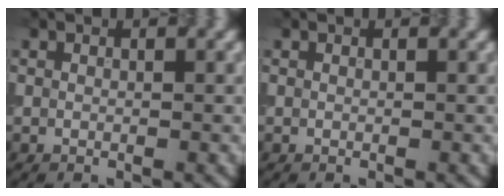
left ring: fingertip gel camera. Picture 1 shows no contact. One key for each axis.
{"total": 0.0}